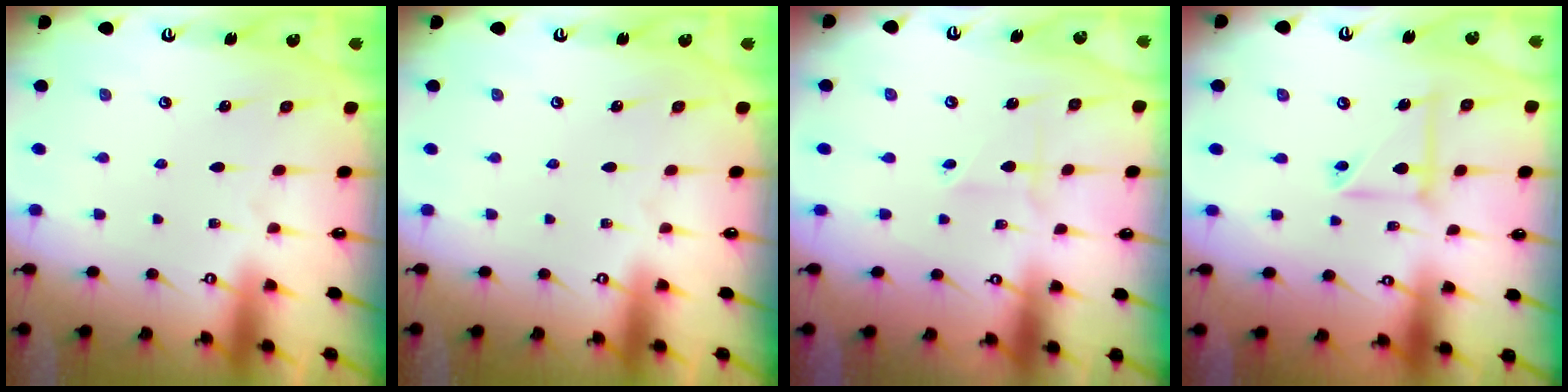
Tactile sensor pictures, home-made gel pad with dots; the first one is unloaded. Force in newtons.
{"total": 0.0}
{"total": 2.0, "press": 1.7, "slide": 1.0}
{"total": 7.4, "press": 7.3, "slide": 1.2}